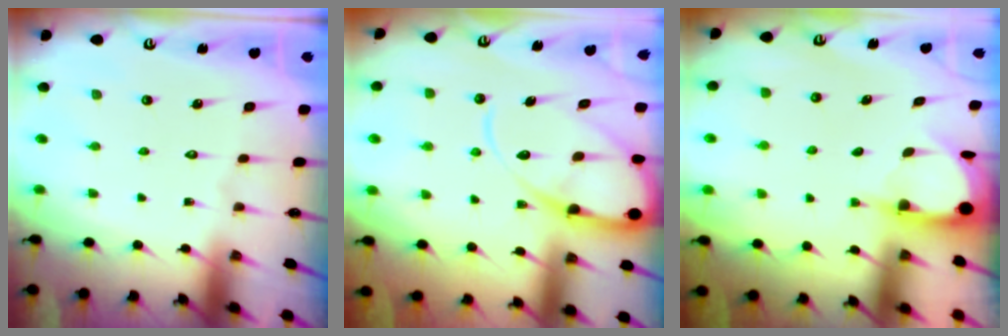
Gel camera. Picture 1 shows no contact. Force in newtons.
{"total": 14.0, "press": 14.0, "slide": 1.3}
{"total": 3.9, "press": 3.9, "slide": 0.3}